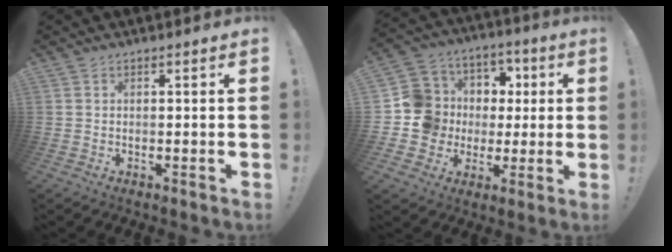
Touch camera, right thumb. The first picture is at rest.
{"total": 14.2, "force": [-0.1, 13.7, 3.9], "torque": [-0.047, 0.010, 0.034]}